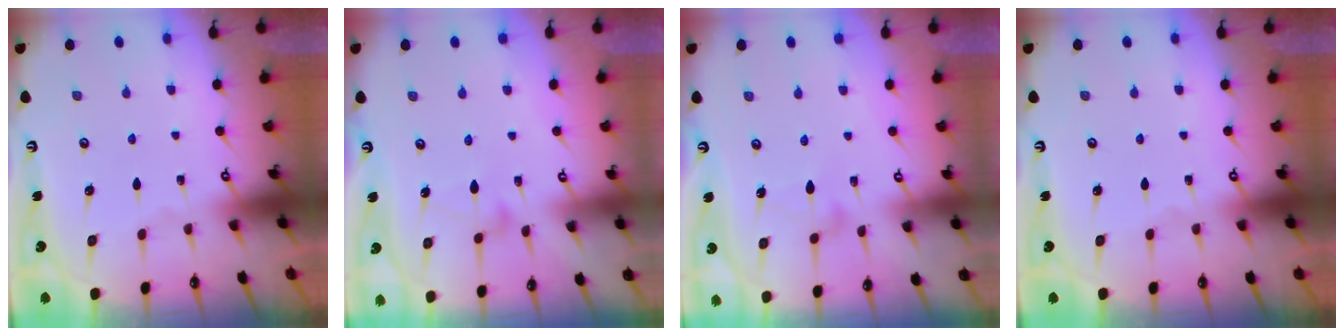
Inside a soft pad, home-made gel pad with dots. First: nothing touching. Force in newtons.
{"total": 6.9, "press": 6.9, "slide": 0.3}
{"total": 7.8, "press": 7.7, "slide": 0.4}
{"total": 0.0}